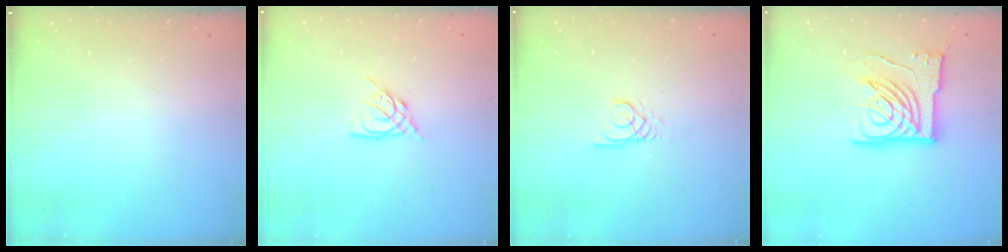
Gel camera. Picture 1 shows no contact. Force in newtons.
{"total": 8.0, "press": 7.9, "slide": 1.1}
{"total": 2.4, "press": 2.4, "slide": 0.4}
{"total": 15.1, "press": 15.0, "slide": 1.6}